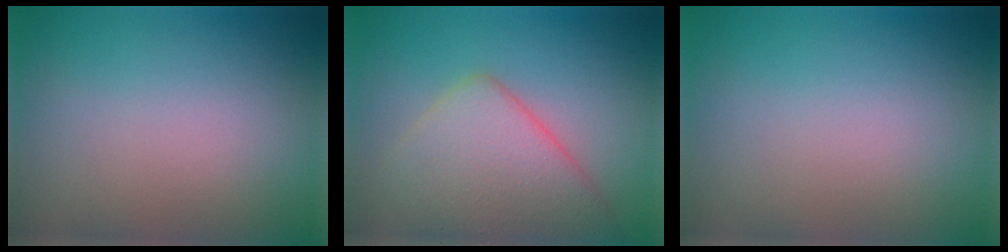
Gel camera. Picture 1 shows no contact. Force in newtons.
{"total": 6.8, "press": 6.8, "slide": 0.3}
{"total": 0.0}